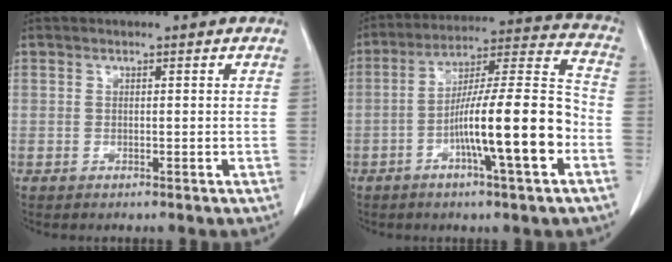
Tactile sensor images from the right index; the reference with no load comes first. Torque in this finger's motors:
{"motor_torque": [1.53, -0.61, 0.74, 0.17]}